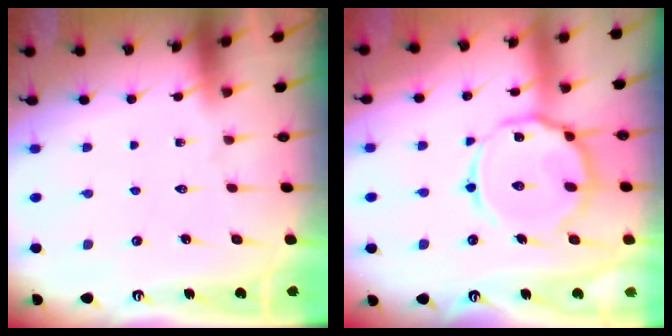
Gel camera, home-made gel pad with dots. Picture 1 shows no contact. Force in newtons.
{"total": 14.3, "press": 14.2, "slide": 1.3}